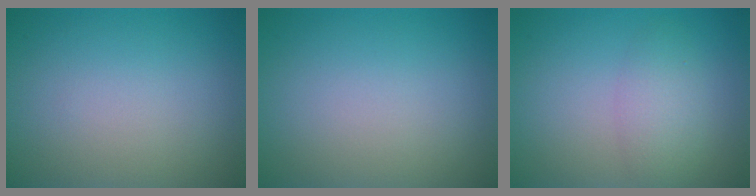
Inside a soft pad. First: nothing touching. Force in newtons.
{"total": 0.0}
{"total": 2.7, "press": 2.7, "slide": 0.1}